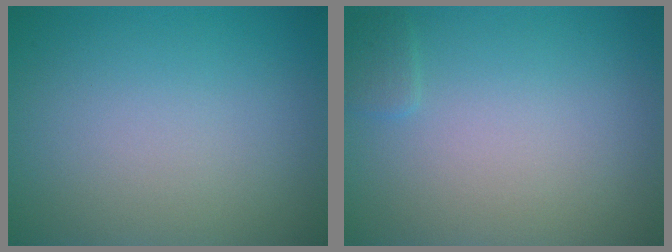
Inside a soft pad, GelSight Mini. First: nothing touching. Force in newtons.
{"total": 0.9, "press": 0.9, "slide": 0.0}